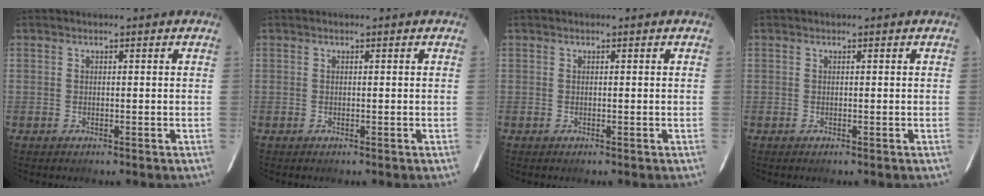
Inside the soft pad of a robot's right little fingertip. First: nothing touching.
{"total": 0.0}
{"total": 0.0}
{"total": 0.0}